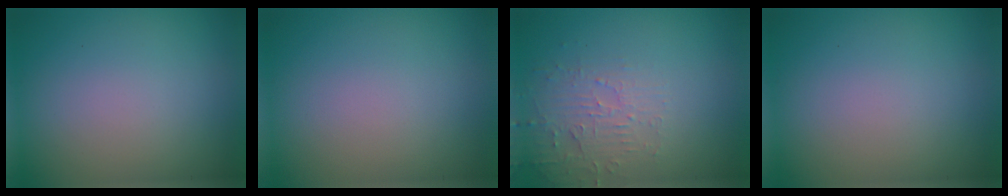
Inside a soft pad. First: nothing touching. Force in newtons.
{"total": 0.0}
{"total": 2.8, "press": 2.7, "slide": 0.6}
{"total": 0.0}